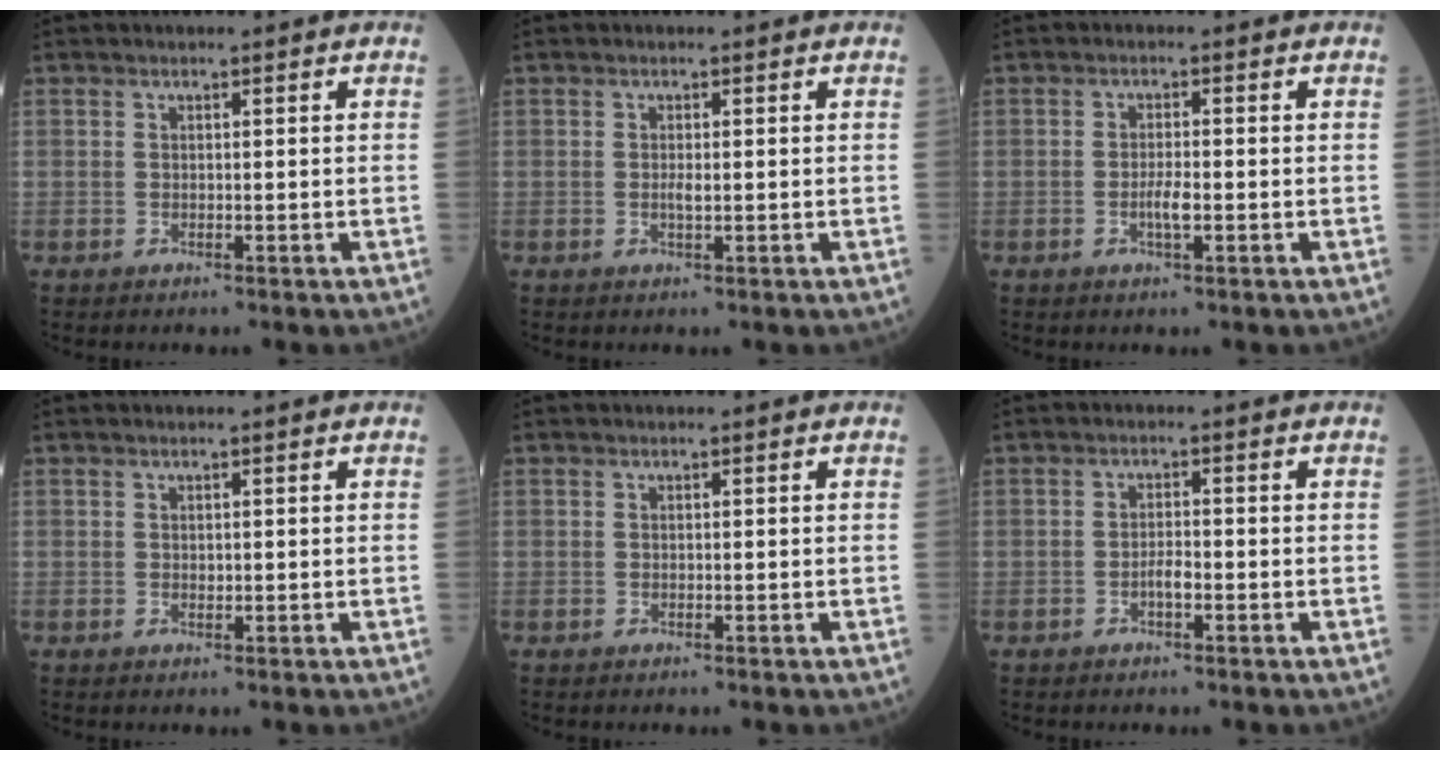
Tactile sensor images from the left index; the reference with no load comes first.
{"total": 1.1, "force": [0.0, 0.2, 1.0], "torque": [-0.022, -0.002, 0.000]}
{"total": 2.4, "force": [-0.7, 0.3, 2.2], "torque": [-0.045, -0.001, -0.013]}
{"total": 0.5, "force": [0.2, 0.3, 0.4], "torque": [-0.005, 0.000, 0.002]}
{"total": 0.0}
{"total": 1.8, "force": [-0.8, 0.4, 1.5], "torque": [-0.026, 0.003, -0.015]}